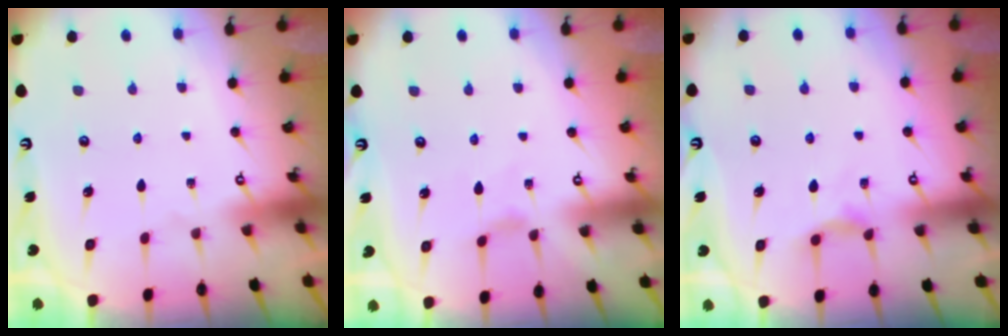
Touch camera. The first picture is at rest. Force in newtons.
{"total": 0.0}
{"total": 4.4, "press": 4.4, "slide": 0.7}